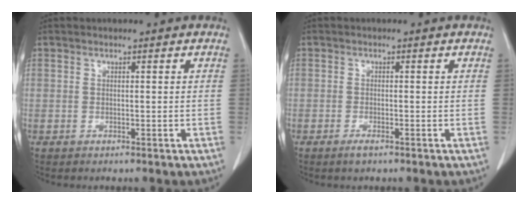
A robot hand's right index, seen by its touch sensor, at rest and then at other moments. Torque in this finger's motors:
{"motor_torque": [0.12, -0.06, -0.01, 0.00]}